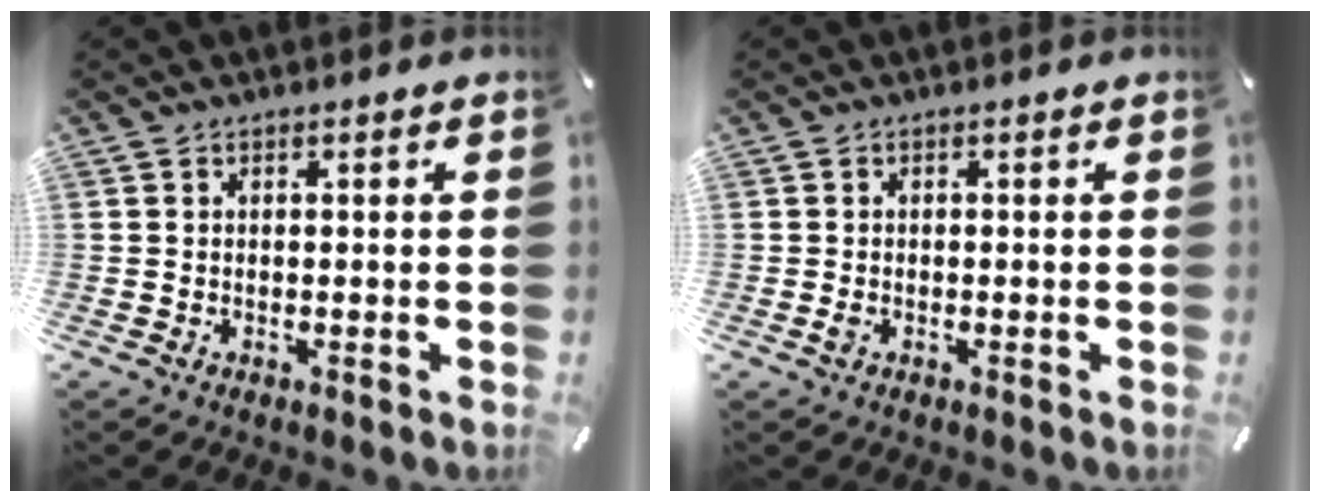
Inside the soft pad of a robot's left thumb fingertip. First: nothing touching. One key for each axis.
{"total": 1.0, "fx": -0.3, "fy": 0.7, "fz": 0.7, "tx": -0.012, "ty": 0.000, "tz": -0.006}